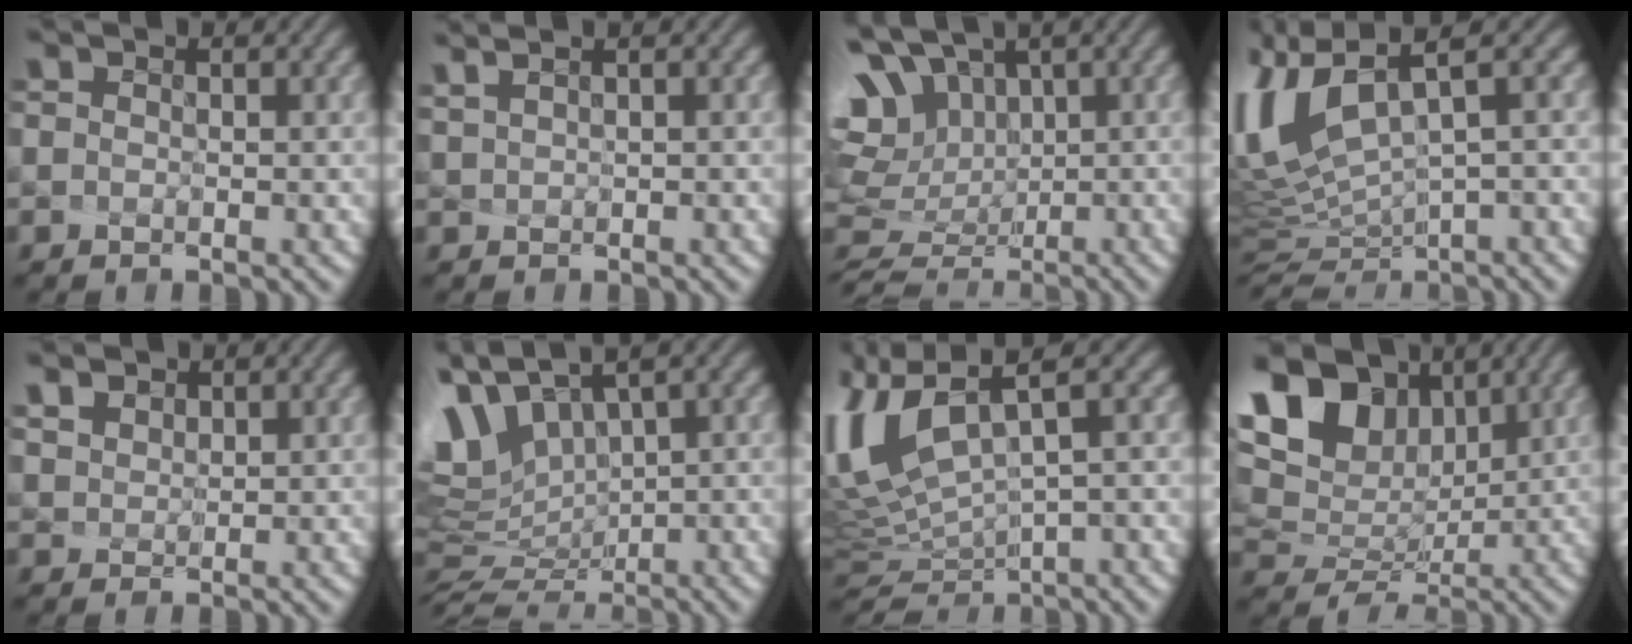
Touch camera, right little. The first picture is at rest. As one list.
[{"total": 1.2, "force": [0.3, -1.0, -0.7], "torque": [-0.010, -0.009, 0.030]}, {"total": 9.3, "force": [1.1, 7.5, 5.3], "torque": [-0.144, 0.000, 0.019]}, {"total": 5.9, "force": [0.6, 1.7, 5.6], "torque": [-0.158, -0.024, 0.037]}, {"total": 2.4, "force": [2.0, 1.1, 0.9], "torque": [-0.057, -0.019, 0.057]}, {"total": 5.5, "force": [1.6, 3.3, 4.1], "torque": [-0.123, -0.001, 0.070]}, {"total": 6.4, "force": [1.3, 1.9, 6.0], "torque": [-0.168, -0.017, 0.050]}, {"total": 11.2, "force": [5.1, 7.2, 6.9], "torque": [-0.152, 0.018, 0.100]}]